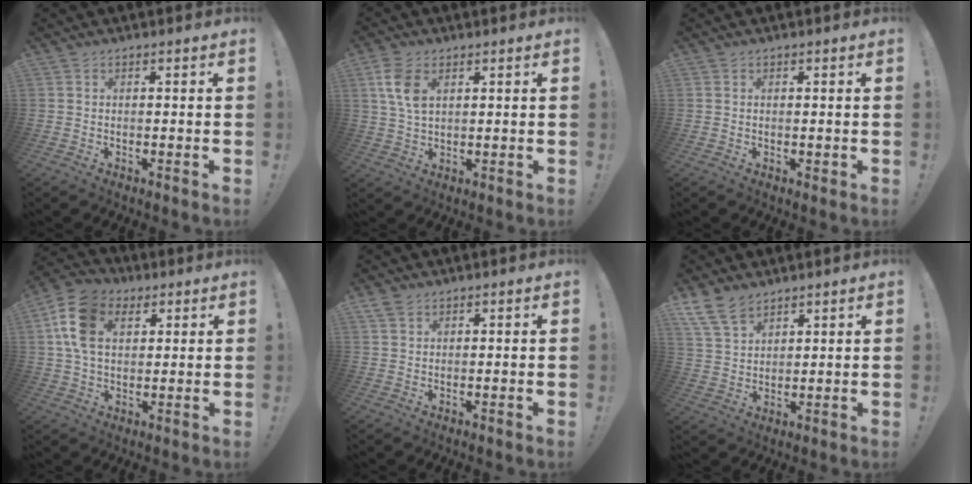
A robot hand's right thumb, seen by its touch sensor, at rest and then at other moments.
{"total": 8.2, "force": [3.1, 4.7, 5.9], "torque": [-0.114, -0.005, 0.058]}
{"total": 0.8, "force": [0.4, 0.5, 0.3], "torque": [0.003, -0.001, 0.007]}
{"total": 14.3, "force": [5.0, 10.0, 8.9], "torque": [-0.176, -0.006, 0.096]}
{"total": 2.3, "force": [1.7, 1.2, 1.0], "torque": [-0.015, -0.007, 0.031]}
{"total": 9.0, "force": [6.8, 4.7, 3.7], "torque": [-0.077, -0.034, 0.137]}